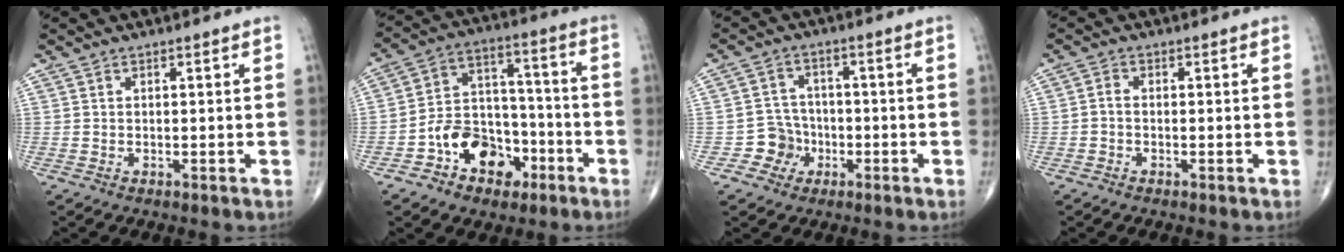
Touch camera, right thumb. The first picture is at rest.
{"total": 14.4, "force": [-6.7, 10.3, 7.5], "torque": [-0.079, 0.074, -0.111]}
{"total": 5.2, "force": [-2.1, 4.7, 0.5], "torque": [0.029, 0.018, -0.040]}
{"total": 1.3, "force": [-0.5, 0.9, 0.9], "torque": [-0.015, 0.002, -0.014]}